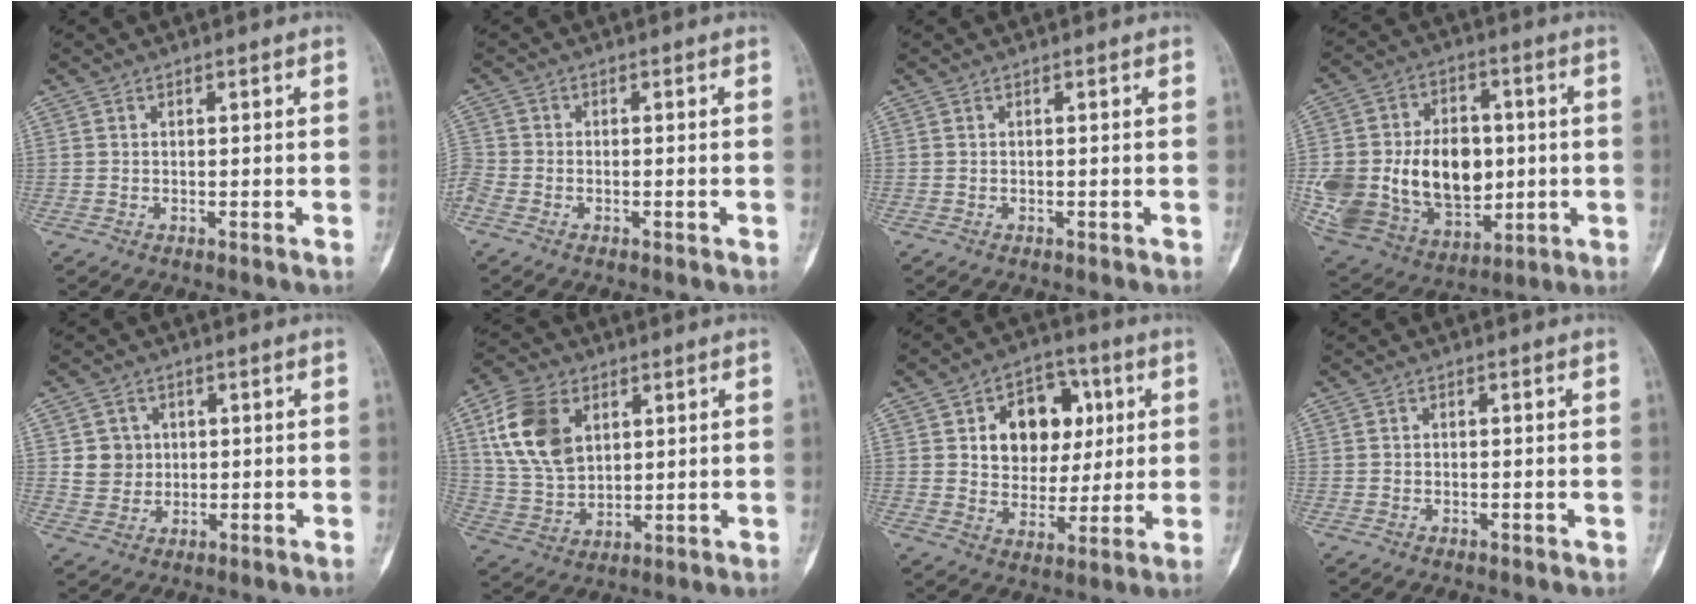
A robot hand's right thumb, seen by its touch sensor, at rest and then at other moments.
{"total": 4.3, "force": [-2.0, 3.1, 2.2], "torque": [-0.062, 0.008, -0.046]}
{"total": 0.0}
{"total": 29.3, "force": [-1.2, 21.0, 20.5], "torque": [-0.398, 0.016, 0.011]}
{"total": 5.3, "force": [0.8, 5.0, 1.5], "torque": [0.005, 0.001, 0.016]}
{"total": 14.4, "force": [4.8, 9.8, 9.4], "torque": [-0.162, -0.009, 0.099]}
{"total": 14.1, "force": [3.7, 10.6, 8.6], "torque": [-0.072, 0.003, 0.060]}
{"total": 0.6, "force": [-0.2, 0.5, 0.1], "torque": [0.005, 0.004, -0.006]}